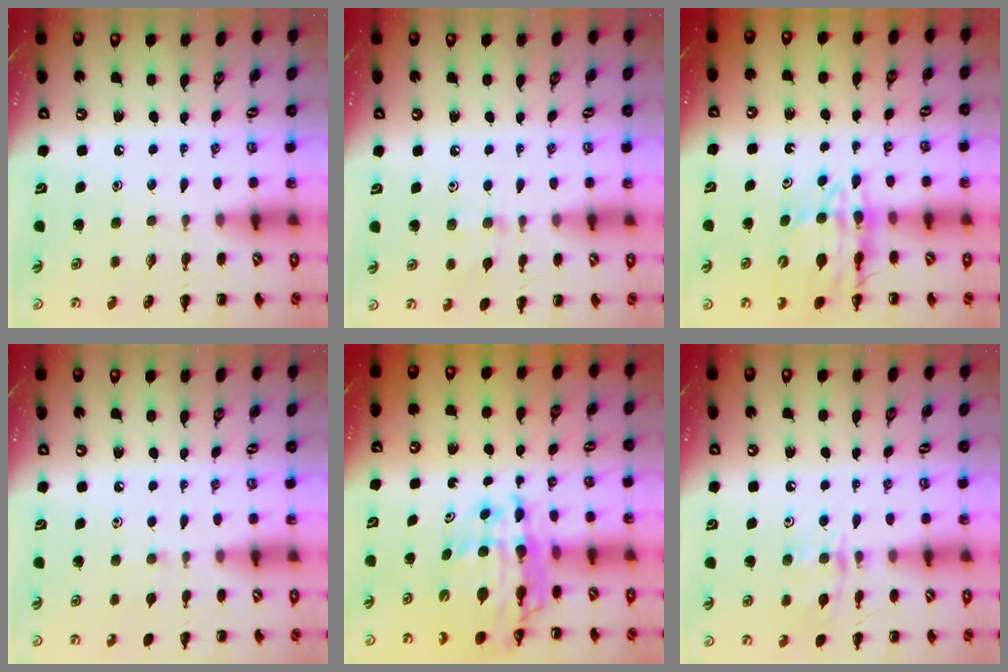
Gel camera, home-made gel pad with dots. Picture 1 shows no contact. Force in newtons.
{"total": 6.5, "press": 6.2, "slide": 2.0}
{"total": 13.5, "press": 13.1, "slide": 3.4}
{"total": 4.4, "press": 4.0, "slide": 1.8}
{"total": 14.7, "press": 14.2, "slide": 3.8}
{"total": 10.9, "press": 10.9, "slide": 0.6}